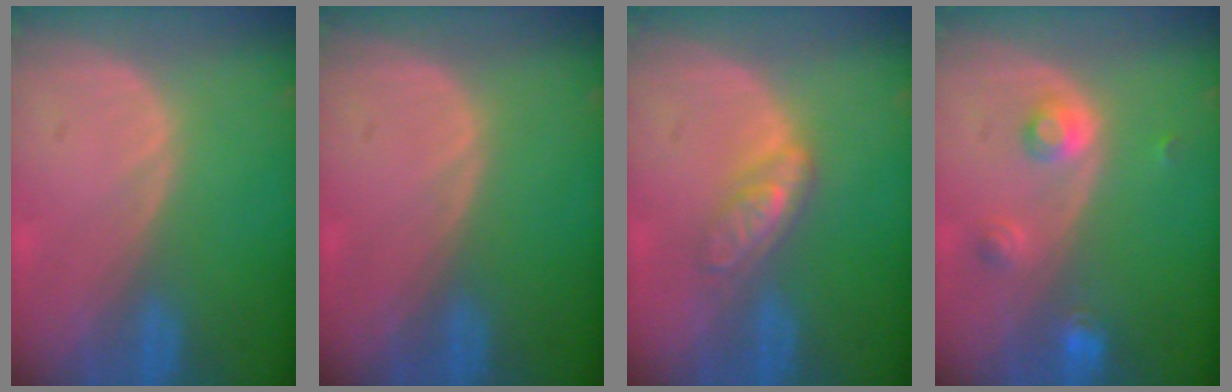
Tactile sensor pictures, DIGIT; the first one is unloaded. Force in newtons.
{"total": 0.0}
{"total": 4.5, "press": 4.0, "slide": 2.0}
{"total": 3.6, "press": 3.3, "slide": 1.5}